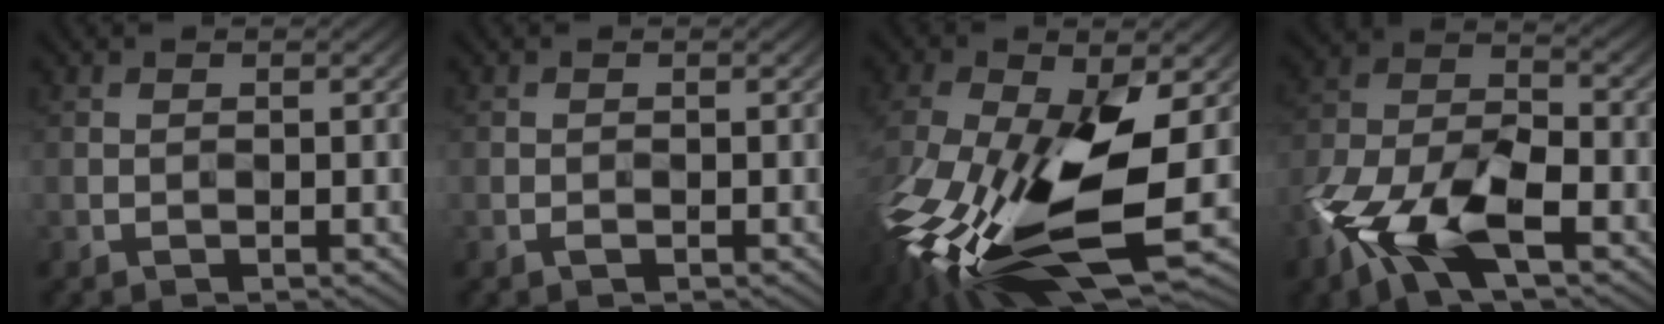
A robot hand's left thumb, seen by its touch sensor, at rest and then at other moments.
{"total": 0.6, "force": [-0.3, 0.5, 0.2], "torque": [-0.002, -0.004, -0.008]}
{"total": 17.7, "force": [-5.9, 7.5, 15.0], "torque": [-0.341, -0.056, -0.096]}
{"total": 12.0, "force": [-6.2, 6.1, 8.3], "torque": [-0.187, -0.014, -0.131]}